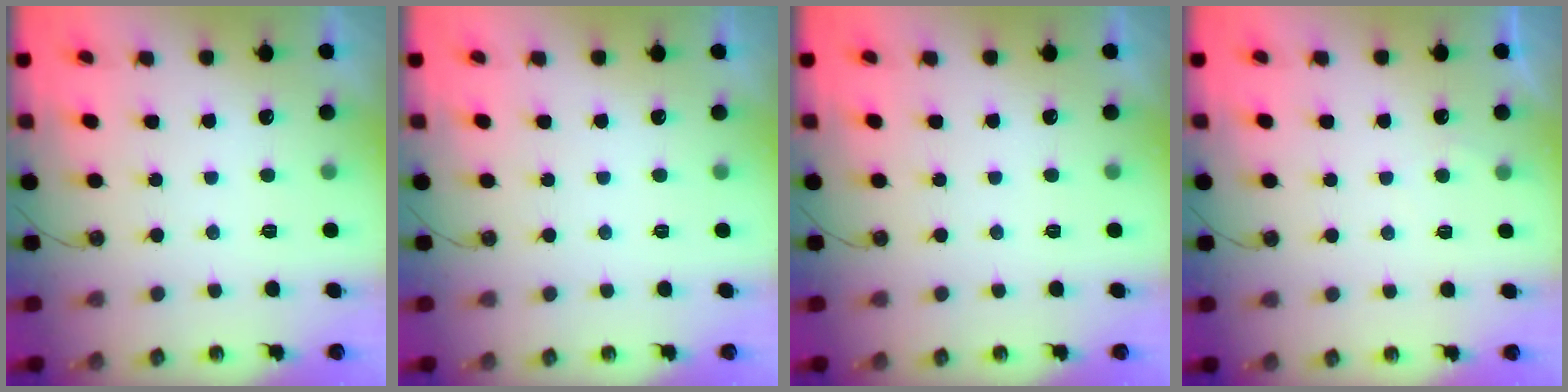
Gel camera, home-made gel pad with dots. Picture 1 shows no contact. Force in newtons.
{"total": 0.0}
{"total": 0.0}
{"total": 2.3, "press": 2.2, "slide": 0.3}